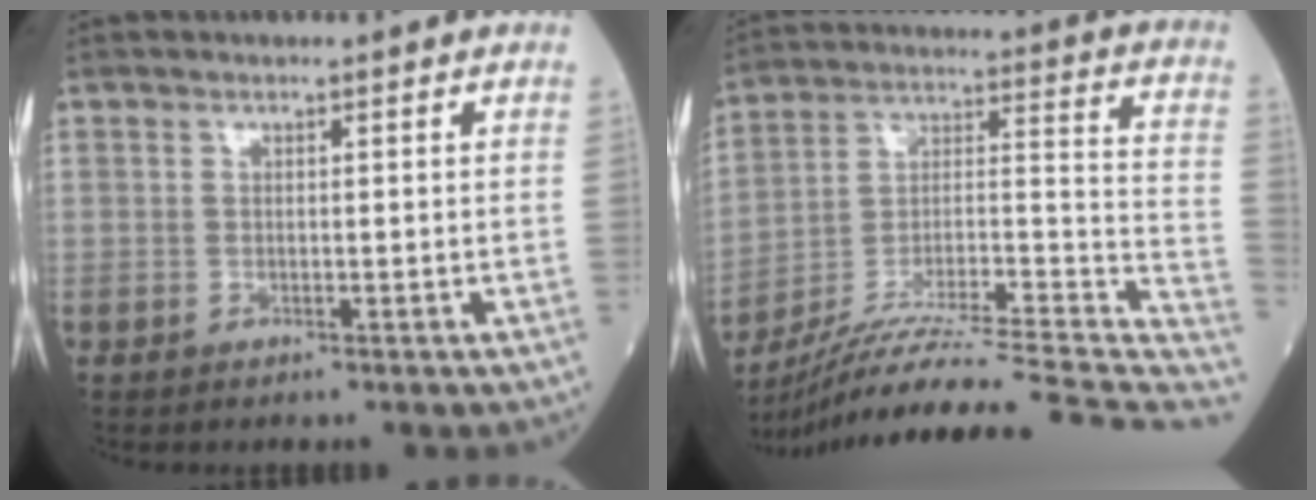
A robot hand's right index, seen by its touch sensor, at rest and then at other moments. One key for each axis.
{"total": 29.1, "fx": -25.1, "fy": 0.8, "fz": 14.8, "tx": -0.180, "ty": 0.002, "tz": -0.376}